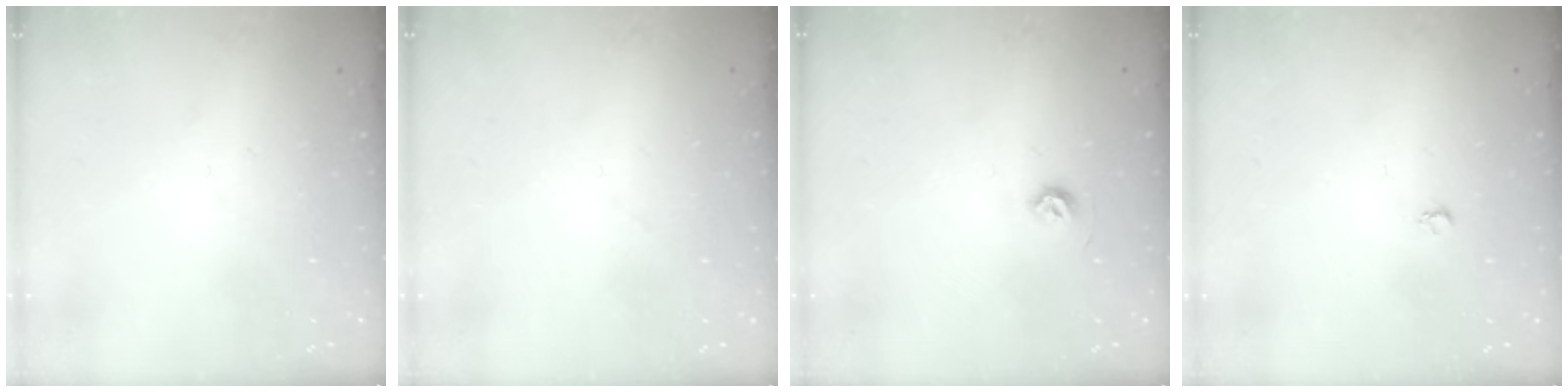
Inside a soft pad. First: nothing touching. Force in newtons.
{"total": 1.1, "press": 1.1, "slide": 0.1}
{"total": 4.5, "press": 4.5, "slide": 0.7}
{"total": 2.6, "press": 2.6, "slide": 0.4}